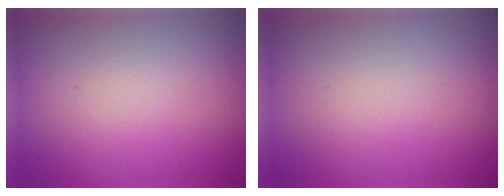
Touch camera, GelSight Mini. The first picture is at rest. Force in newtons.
{"total": 0.0}